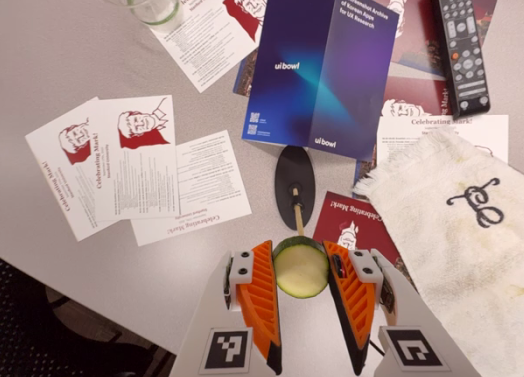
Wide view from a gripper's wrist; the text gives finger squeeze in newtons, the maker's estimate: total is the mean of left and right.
{"total": 10.6, "left": 10.4, "right": 10.9}